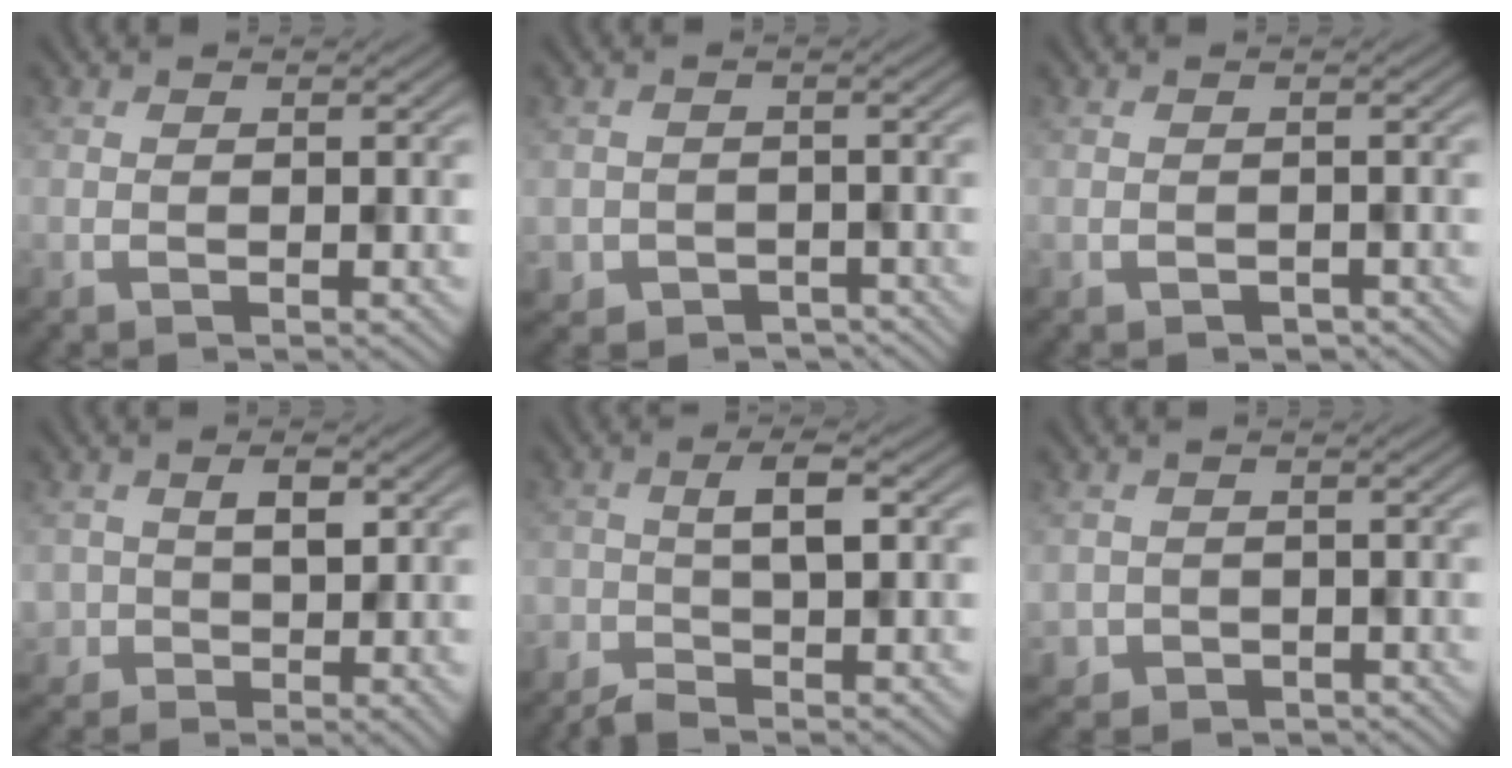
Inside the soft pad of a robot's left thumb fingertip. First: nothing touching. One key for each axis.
{"total": 3.2, "fx": -1.6, "fy": 2.7, "fz": 0.4, "tx": -0.007, "ty": -0.017, "tz": -0.021}
{"total": 1.1, "fx": -0.8, "fy": 0.7, "fz": 0.3, "tx": -0.006, "ty": -0.002, "tz": -0.010}
{"total": 3.0, "fx": 0.9, "fy": 2.2, "fz": 1.8, "tx": -0.024, "ty": -0.004, "tz": 0.020}
{"total": 3.2, "fx": -1.5, "fy": 0.8, "fz": 2.7, "tx": -0.049, "ty": 0.007, "tz": -0.039}
{"total": 2.6, "fx": -0.9, "fy": 2.4, "fz": 0.1, "tx": -0.007, "ty": -0.014, "tz": -0.015}